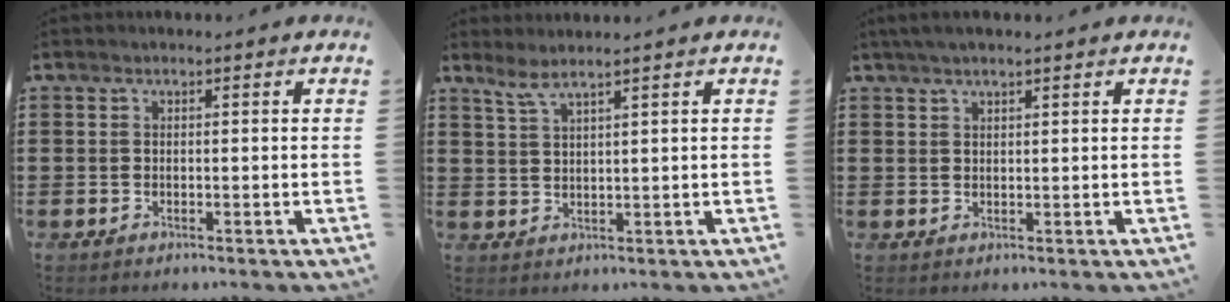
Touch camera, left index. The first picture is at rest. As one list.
[{"total": 2.7, "force": [2.2, -0.3, 1.6], "torque": [-0.038, 0.000, 0.040]}, {"total": 1.7, "force": [1.3, 0.1, 1.2], "torque": [-0.023, 0.002, 0.023]}]